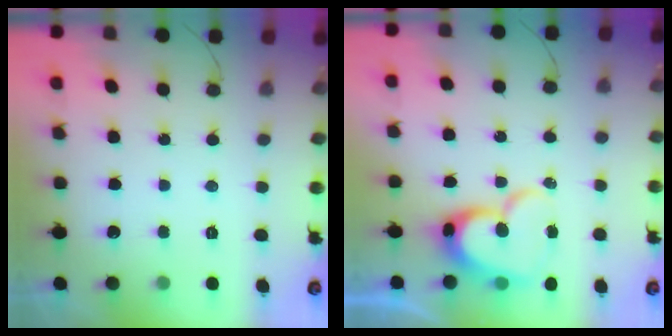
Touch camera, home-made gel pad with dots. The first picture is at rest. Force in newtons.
{"total": 14.2, "press": 14.1, "slide": 1.5}